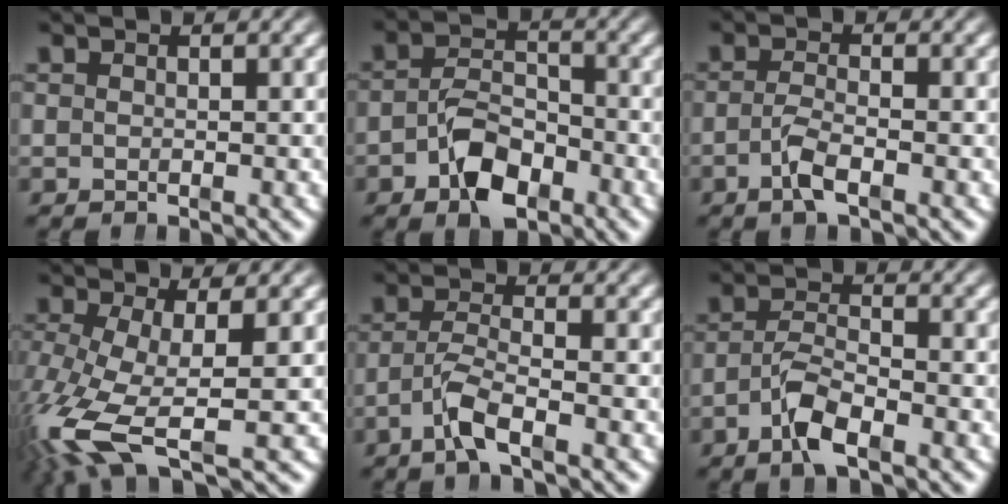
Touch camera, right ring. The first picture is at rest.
{"total": 5.1, "force": [-2.9, 2.9, 3.1], "torque": [-0.044, -0.014, -0.046]}
{"total": 2.5, "force": [-1.6, 0.2, 1.8], "torque": [-0.038, -0.009, -0.027]}
{"total": 7.5, "force": [-3.0, 3.7, 5.8], "torque": [-0.148, -0.057, -0.019]}
{"total": 3.2, "force": [-1.8, 0.7, 2.5], "torque": [-0.055, -0.014, -0.029]}
{"total": 3.5, "force": [-2.1, 1.1, 2.6], "torque": [-0.046, -0.009, -0.037]}